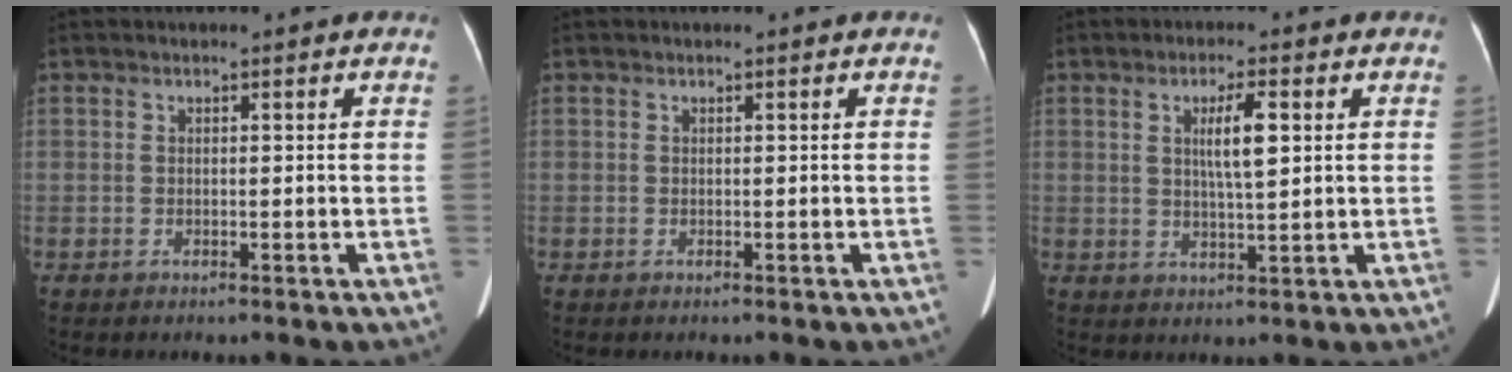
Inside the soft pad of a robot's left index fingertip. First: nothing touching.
{"total": 0.0}
{"total": 4.5, "force": [0.9, 0.4, 4.4], "torque": [-0.075, -0.005, 0.020]}